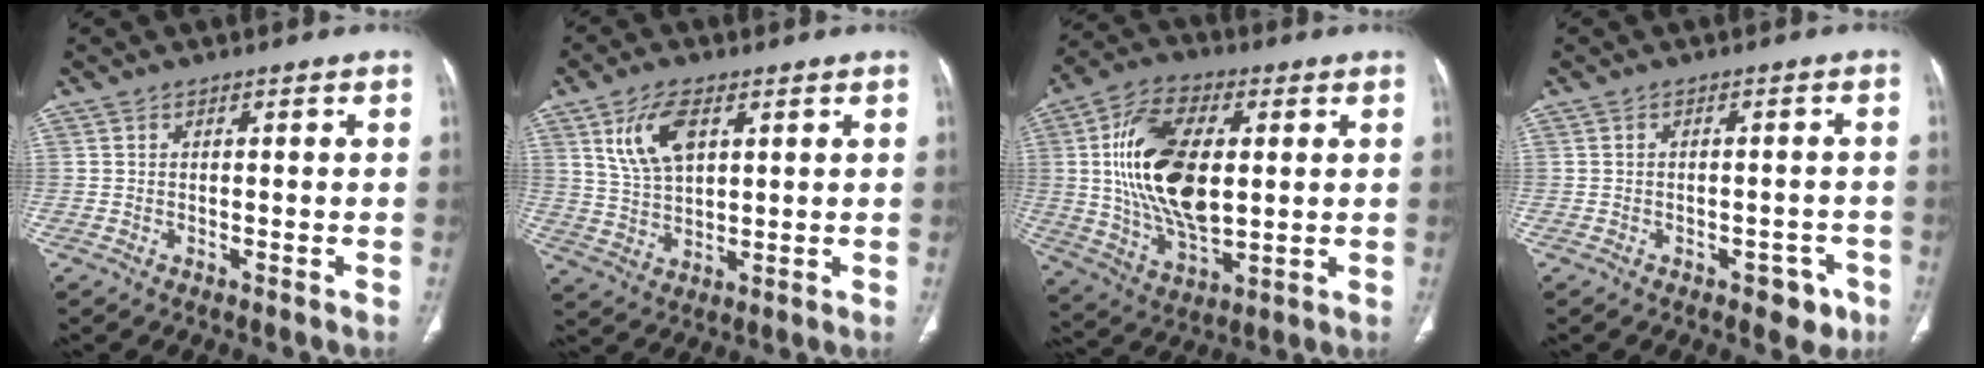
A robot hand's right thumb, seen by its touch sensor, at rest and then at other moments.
{"total": 9.2, "force": [3.9, 4.8, 6.8], "torque": [-0.125, -0.011, 0.082]}
{"total": 20.0, "force": [2.6, 10.7, 16.8], "torque": [-0.306, -0.007, 0.052]}
{"total": 4.6, "force": [-2.6, 2.7, 2.6], "torque": [-0.012, 0.016, -0.029]}